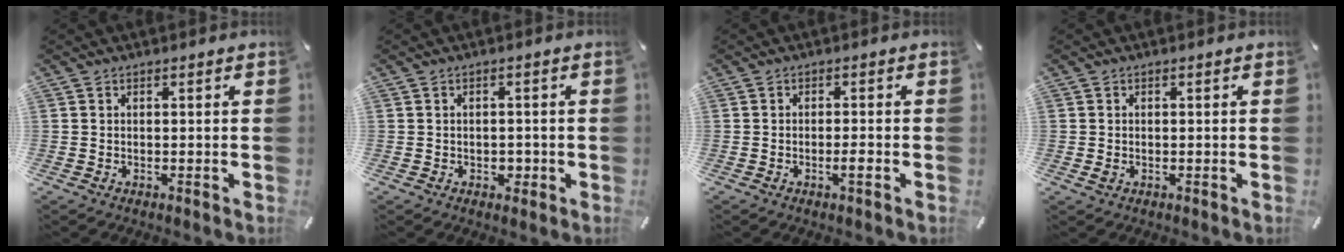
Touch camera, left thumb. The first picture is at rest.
{"total": 2.3, "force": [-0.6, 1.9, 1.1], "torque": [-0.012, -0.001, -0.015]}
{"total": 2.6, "force": [-1.0, 0.6, 2.3], "torque": [-0.038, 0.001, -0.017]}
{"total": 1.2, "force": [-0.3, 0.8, 0.8], "torque": [-0.015, 0.002, -0.005]}